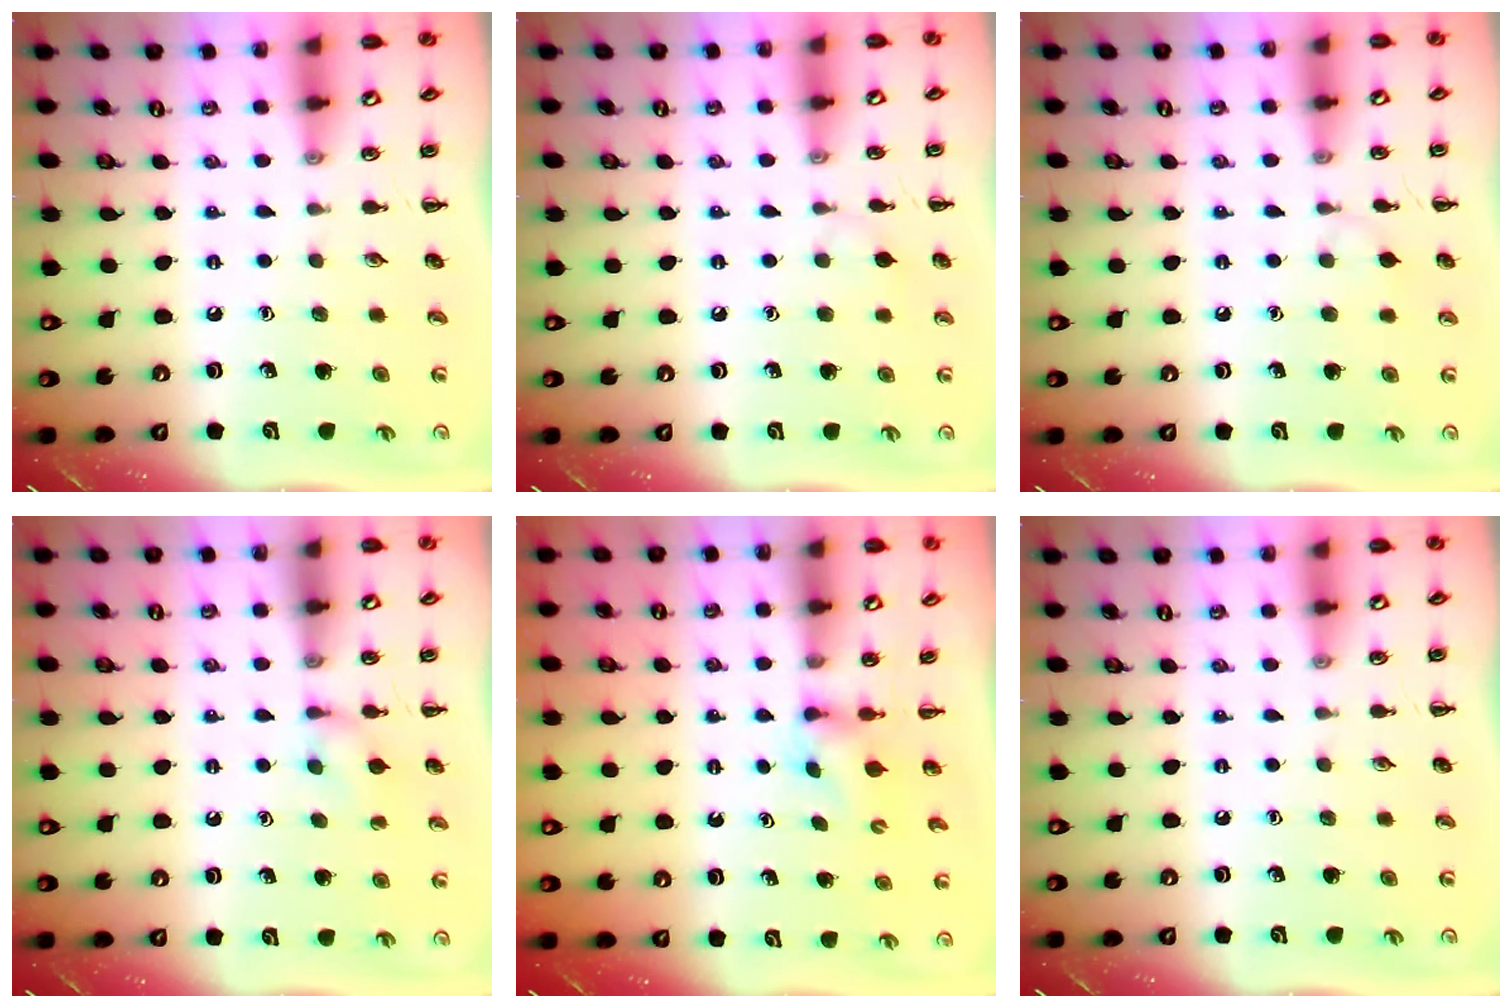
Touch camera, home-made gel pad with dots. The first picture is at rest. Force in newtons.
{"total": 4.5, "press": 4.2, "slide": 1.6}
{"total": 4.9, "press": 4.6, "slide": 1.5}
{"total": 5.9, "press": 5.6, "slide": 1.6}
{"total": 2.2, "press": 1.9, "slide": 1.0}
{"total": 0.0}